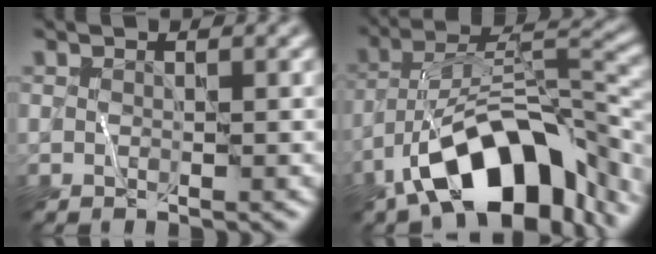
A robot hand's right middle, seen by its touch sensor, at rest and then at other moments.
{"total": 13.4, "force": [-7.2, 6.2, 9.4], "torque": [-0.140, 0.008, -0.133]}